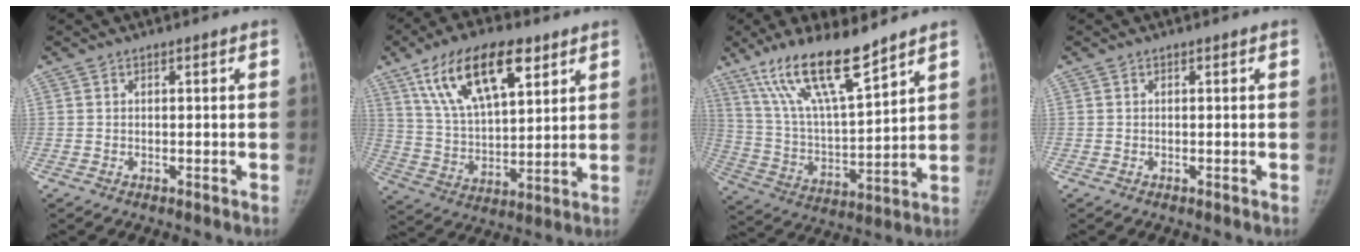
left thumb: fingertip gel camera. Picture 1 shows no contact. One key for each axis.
{"total": 18.9, "fx": 10.1, "fy": 8.3, "fz": 13.6, "tx": -0.209, "ty": -0.028, "tz": 0.187}
{"total": 17.5, "fx": 12.3, "fy": 3.6, "fz": 11.9, "tx": -0.201, "ty": -0.060, "tz": 0.238}
{"total": 0.0}